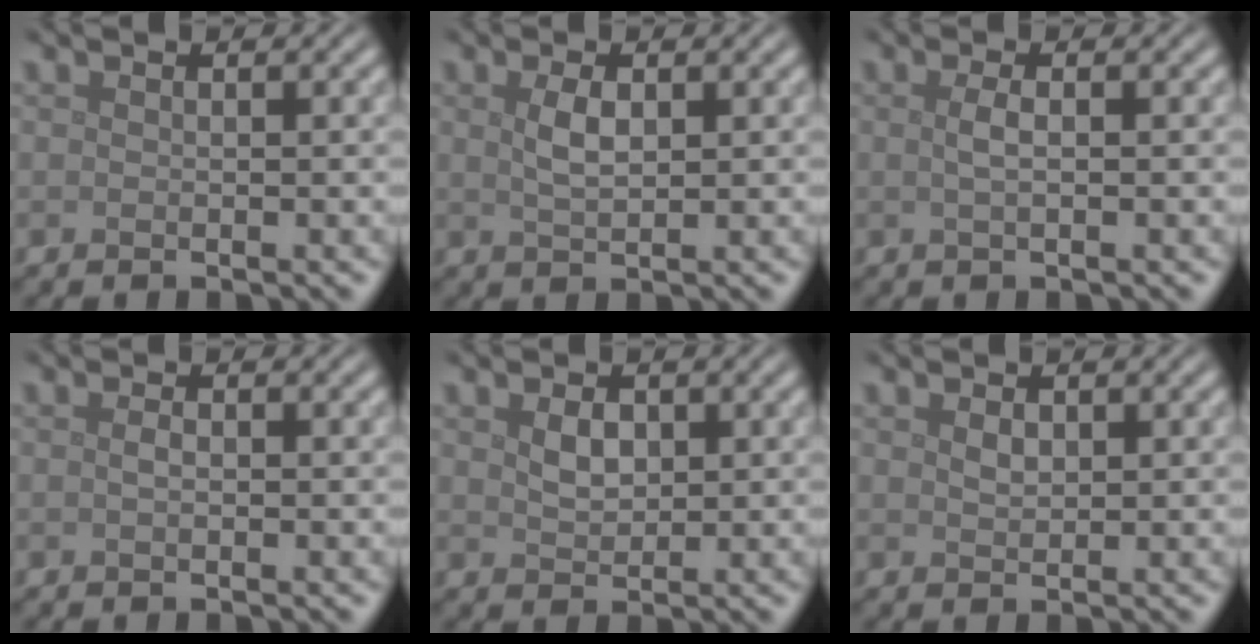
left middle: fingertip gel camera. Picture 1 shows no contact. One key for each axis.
{"total": 2.0, "fx": 0.6, "fy": 0.9, "fz": 1.7, "tx": -0.040, "ty": 0.000, "tz": 0.014}
{"total": 1.3, "fx": 0.1, "fy": 0.4, "fz": 1.2, "tx": -0.026, "ty": 0.004, "tz": 0.001}
{"total": 0.6, "fx": -0.1, "fy": 0.3, "fz": 0.6, "tx": -0.015, "ty": 0.001, "tz": -0.002}
{"total": 1.8, "fx": 0.6, "fy": 1.2, "fz": 1.2, "tx": -0.026, "ty": 0.000, "tz": 0.014}
{"total": 1.0, "fx": 0.5, "fy": 0.6, "fz": 0.6, "tx": -0.015, "ty": 0.000, "tz": 0.010}